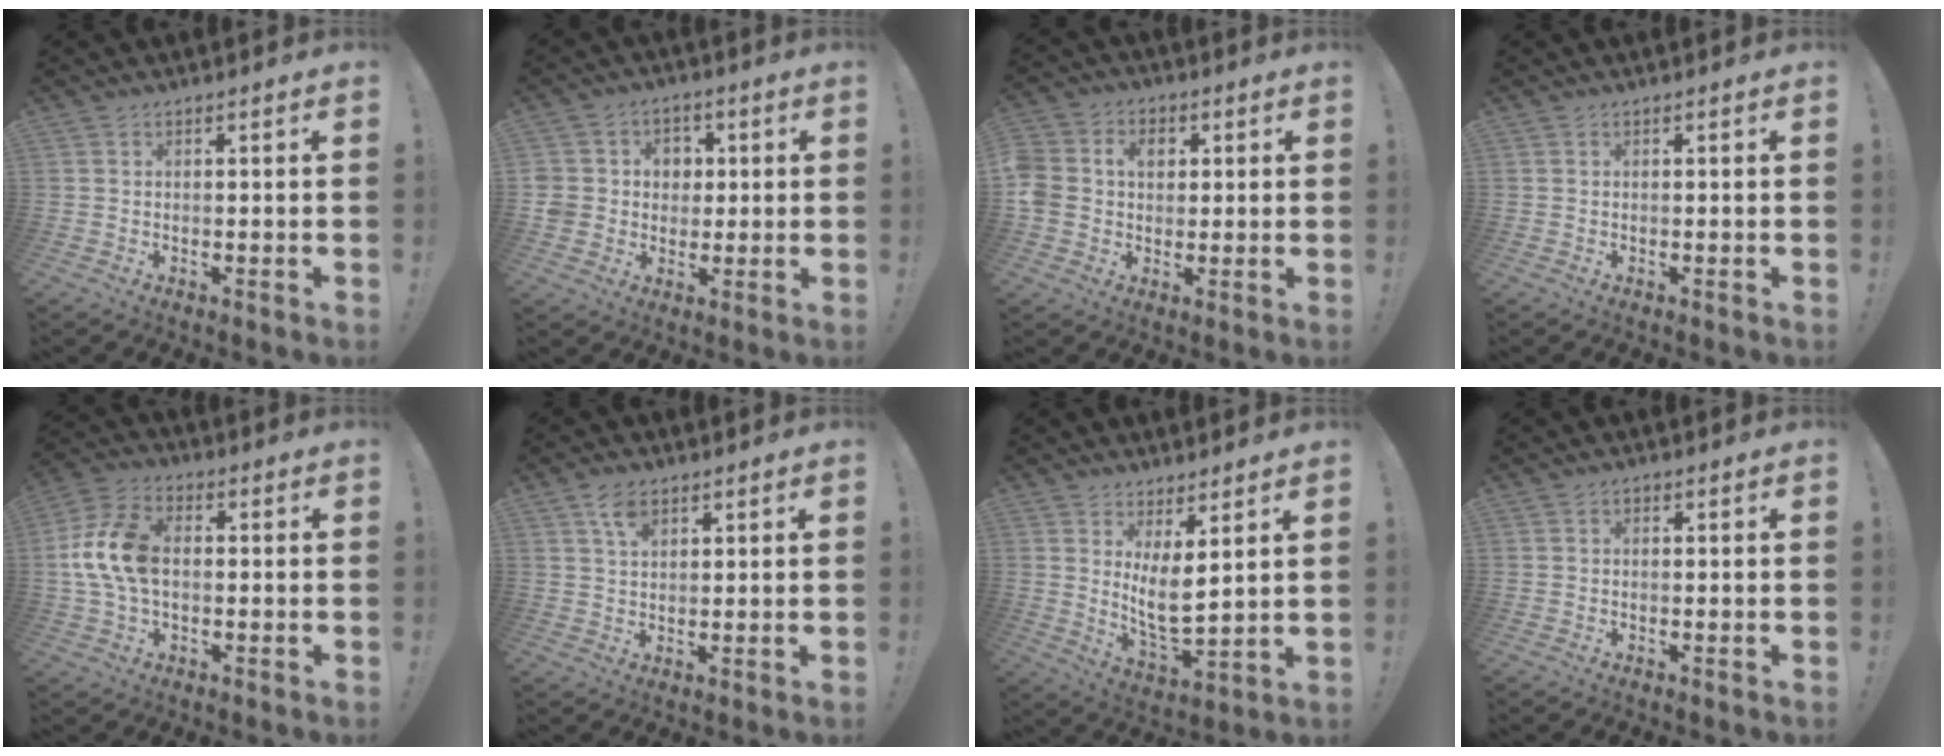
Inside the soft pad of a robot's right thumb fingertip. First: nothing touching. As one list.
[{"total": 7.8, "force": [-0.2, 7.6, 1.7], "torque": [-0.030, 0.005, 0.003]}, {"total": 9.2, "force": [1.6, 7.6, 4.9], "torque": [-0.093, 0.004, 0.030]}, {"total": 0.0}, {"total": 13.1, "force": [0.1, 8.3, 10.1], "torque": [-0.199, 0.006, 0.003]}, {"total": 5.0, "force": [2.8, 2.5, 3.3], "torque": [-0.053, -0.011, 0.050]}, {"total": 9.1, "force": [3.8, 2.6, 7.9], "torque": [-0.143, -0.041, 0.068]}, {"total": 0.5, "force": [-0.4, 0.3, 0.0], "torque": [0.001, 0.001, -0.007]}]